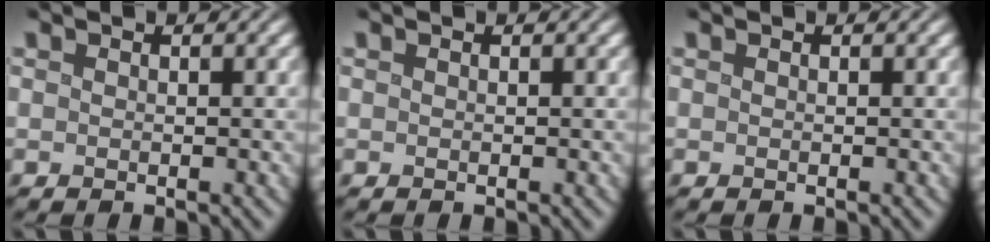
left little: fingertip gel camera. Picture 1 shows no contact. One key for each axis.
{"total": 0.0}
{"total": 0.0}